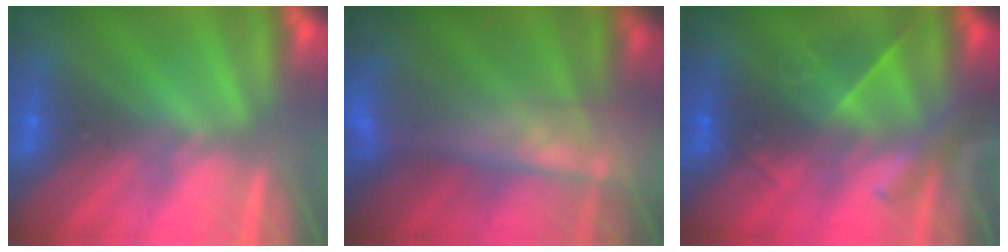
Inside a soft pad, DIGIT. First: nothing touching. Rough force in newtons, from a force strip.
{"total": 7.8}
{"total": 2.8}